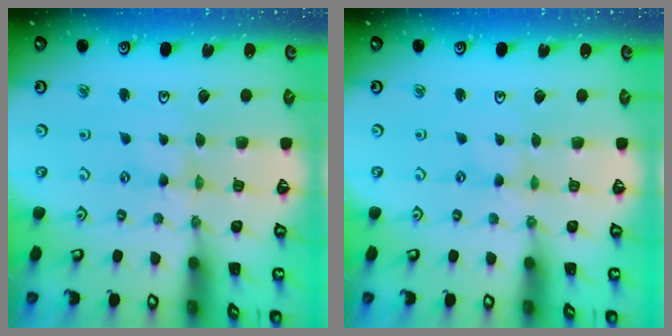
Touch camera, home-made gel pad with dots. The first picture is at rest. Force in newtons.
{"total": 0.0}